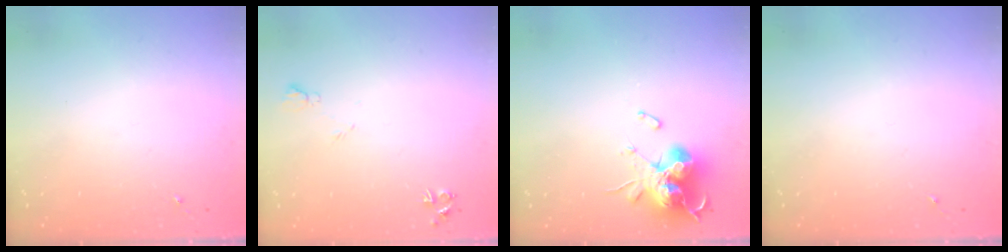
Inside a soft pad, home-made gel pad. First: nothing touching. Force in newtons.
{"total": 5.2, "press": 5.1, "slide": 1.0}
{"total": 16.7, "press": 16.7, "slide": 0.1}
{"total": 0.0}